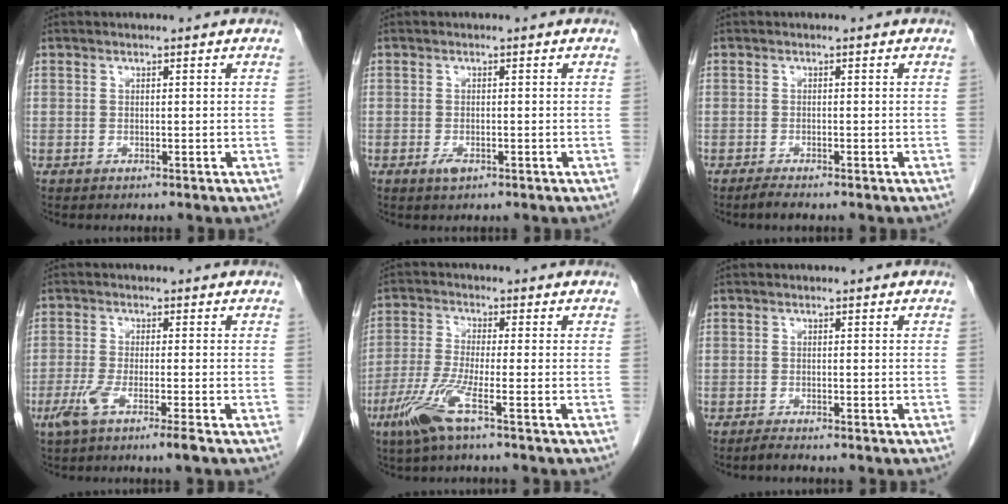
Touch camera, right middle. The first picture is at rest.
{"total": 1.5, "force": [-0.8, 0.6, 1.1], "torque": [-0.022, -0.001, -0.010]}
{"total": 1.5, "force": [-1.2, 0.0, 0.8], "torque": [-0.028, -0.007, -0.023]}
{"total": 4.9, "force": [-2.9, -0.1, 4.0], "torque": [-0.082, -0.014, -0.060]}
{"total": 6.9, "force": [-3.6, 0.0, 5.8], "torque": [-0.132, -0.013, -0.078]}
{"total": 1.1, "force": [-1.0, -0.2, 0.5], "torque": [-0.020, -0.006, -0.019]}